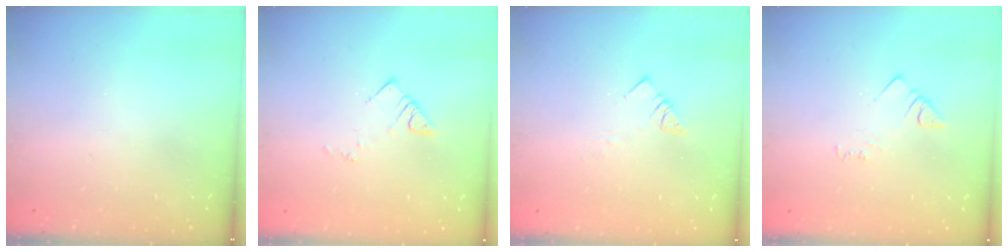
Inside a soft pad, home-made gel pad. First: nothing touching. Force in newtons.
{"total": 4.5, "press": 4.5, "slide": 0.4}
{"total": 3.4, "press": 3.3, "slide": 0.4}
{"total": 2.5, "press": 2.5, "slide": 0.4}